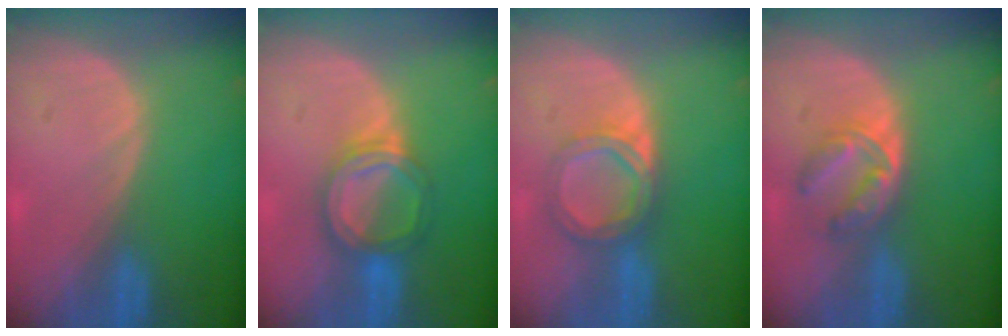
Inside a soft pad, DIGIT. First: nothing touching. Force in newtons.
{"total": 6.5, "press": 5.8, "slide": 3.0}
{"total": 5.6, "press": 5.3, "slide": 1.9}
{"total": 5.3, "press": 5.1, "slide": 1.3}